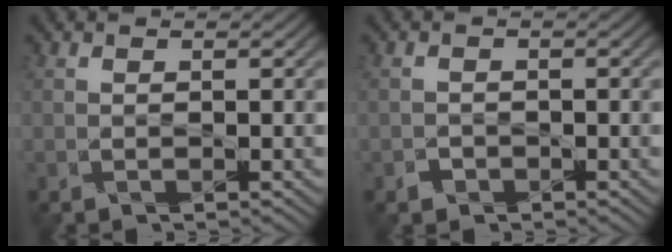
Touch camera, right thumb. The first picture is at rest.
{"total": 1.3, "force": [-1.0, 0.8, -0.1], "torque": [0.001, -0.003, -0.023]}